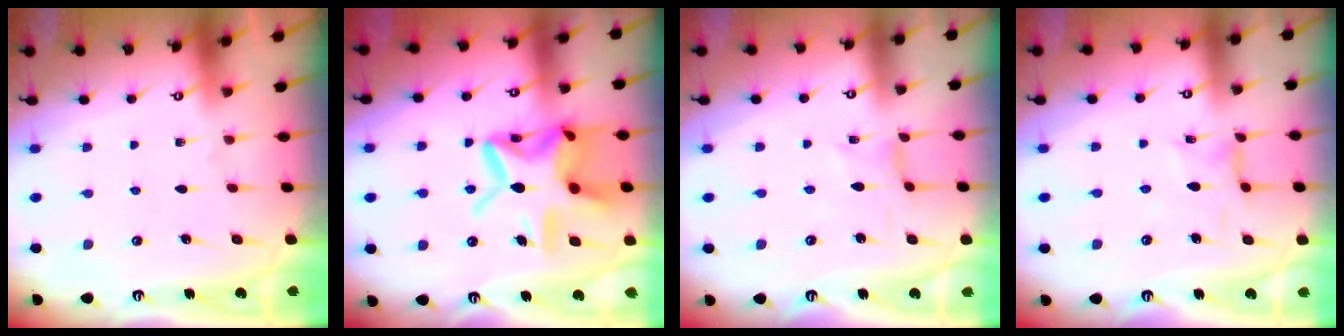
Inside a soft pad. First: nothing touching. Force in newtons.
{"total": 18.2, "press": 18.1, "slide": 1.3}
{"total": 0.0}
{"total": 1.7, "press": 1.6, "slide": 0.4}